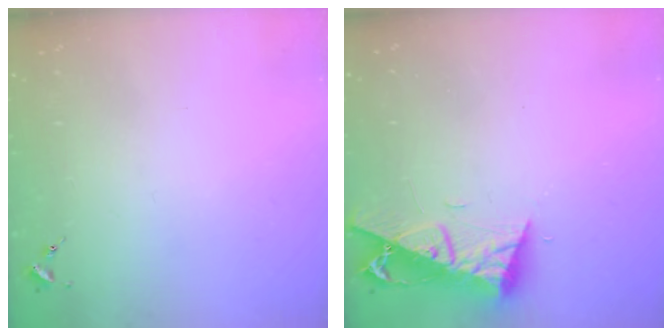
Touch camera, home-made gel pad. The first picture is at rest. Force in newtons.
{"total": 9.4, "press": 9.3, "slide": 1.3}